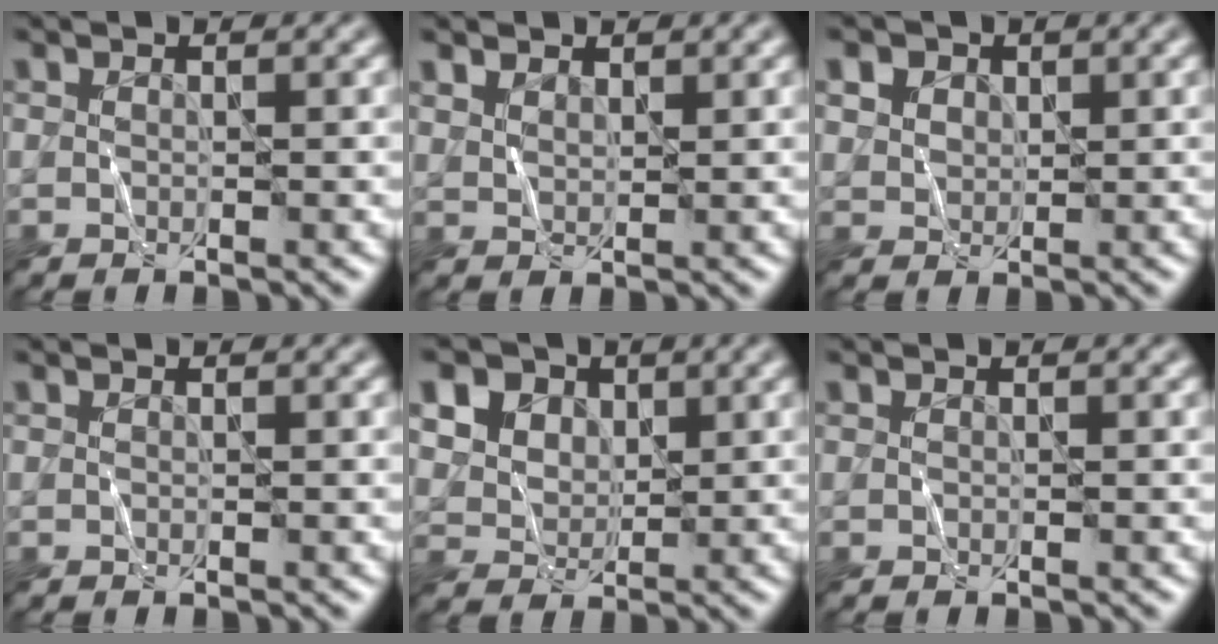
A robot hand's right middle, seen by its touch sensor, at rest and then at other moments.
{"total": 1.6, "force": [1.3, 0.8, 0.5], "torque": [-0.014, 0.000, 0.029]}
{"total": 4.2, "force": [2.3, 3.0, 1.9], "torque": [-0.055, 0.009, 0.042]}
{"total": 0.0}
{"total": 12.3, "force": [6.3, 8.8, 5.8], "torque": [-0.143, 0.036, 0.101]}
{"total": 0.0}